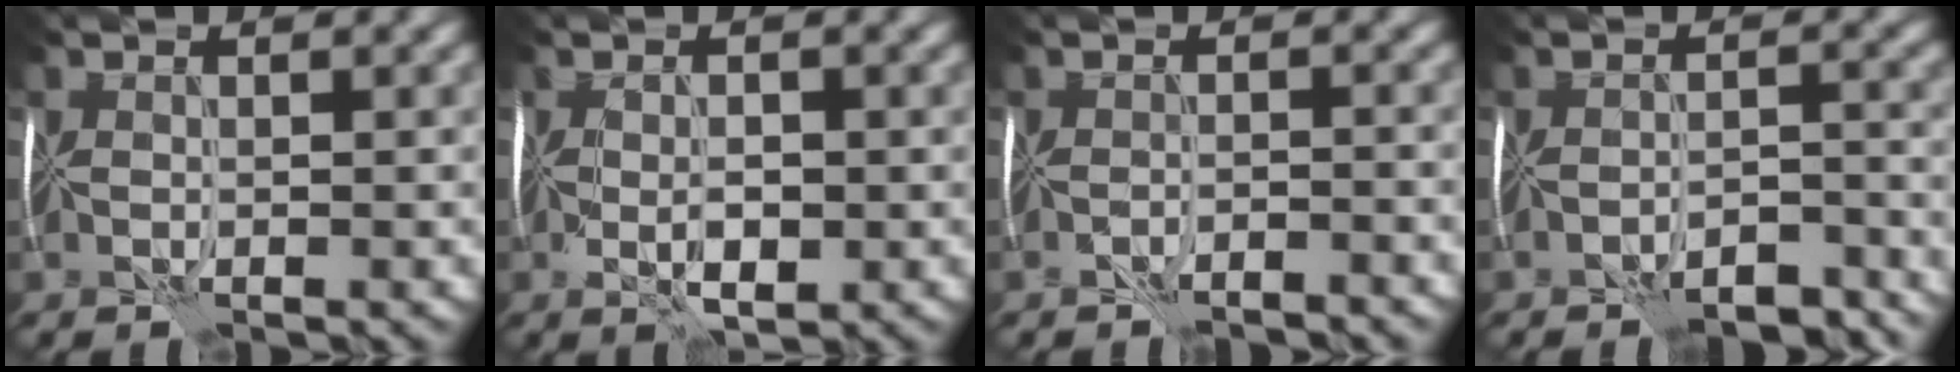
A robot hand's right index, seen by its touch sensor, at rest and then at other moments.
{"total": 2.4, "force": [-0.6, 1.0, 2.1], "torque": [-0.038, -0.001, -0.014]}
{"total": 2.2, "force": [-2.1, -0.6, 0.0], "torque": [0.002, 0.005, -0.039]}
{"total": 5.5, "force": [-5.2, 0.8, 1.8], "torque": [-0.026, 0.005, -0.067]}